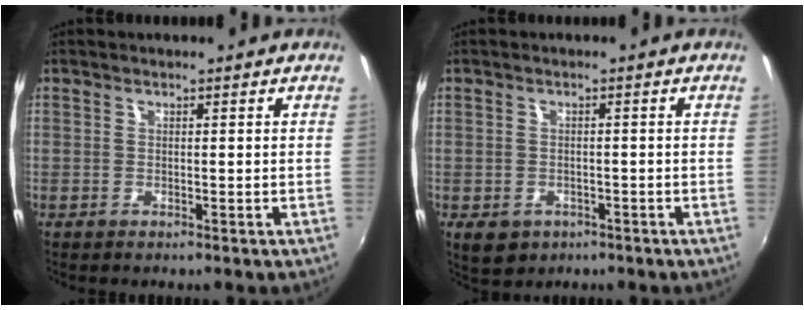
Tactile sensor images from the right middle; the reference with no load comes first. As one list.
[{"total": 5.1, "force": [-2.5, 3.8, 2.3], "torque": [-0.051, -0.014, -0.030]}]